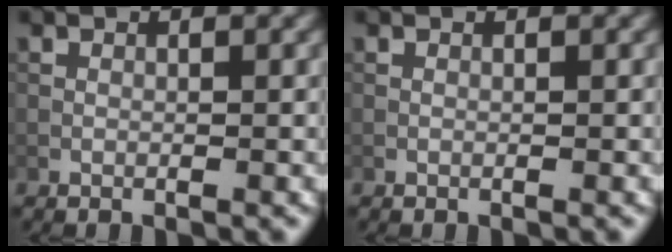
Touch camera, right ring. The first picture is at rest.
{"total": 0.0}